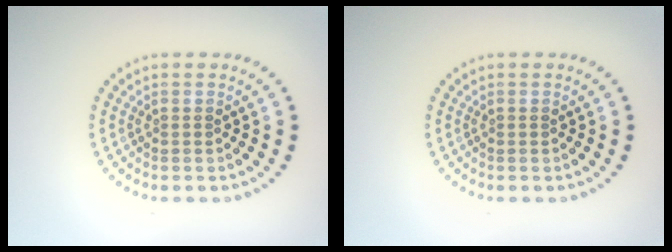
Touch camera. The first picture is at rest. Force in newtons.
{"total": 0.0}